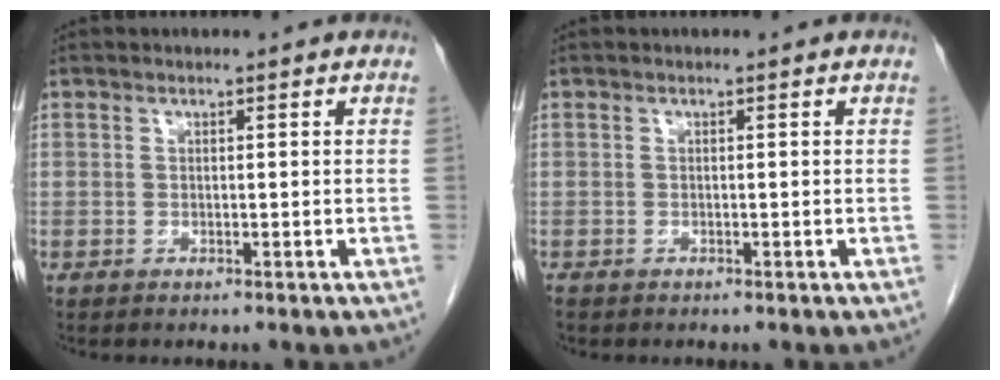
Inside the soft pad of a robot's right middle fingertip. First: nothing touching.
{"total": 0.9, "force": [-0.6, 0.5, 0.3], "torque": [-0.012, -0.001, -0.012]}